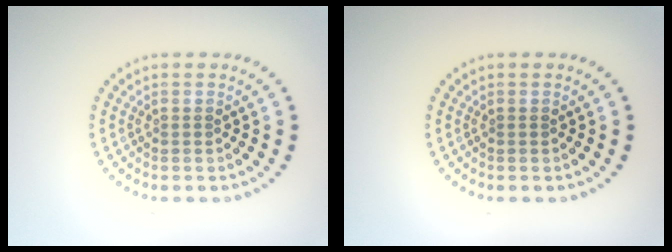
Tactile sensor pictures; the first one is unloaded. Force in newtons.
{"total": 0.0}